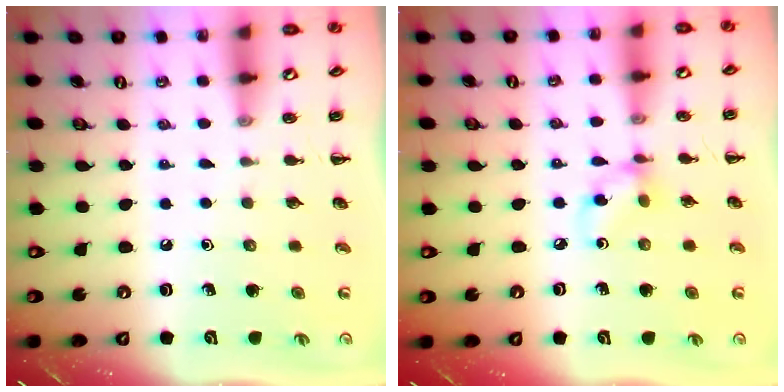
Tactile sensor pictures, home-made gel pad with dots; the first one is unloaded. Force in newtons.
{"total": 6.2, "press": 6.2, "slide": 0.3}